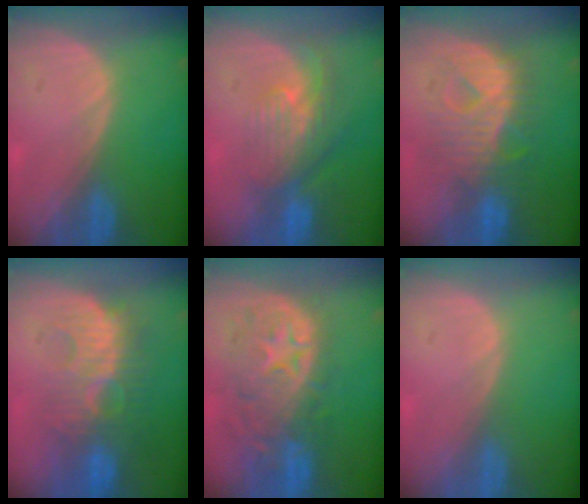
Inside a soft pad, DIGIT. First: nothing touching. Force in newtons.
{"total": 8.0, "press": 7.1, "slide": 3.7}
{"total": 9.1, "press": 9.1, "slide": 0.5}
{"total": 9.3, "press": 9.1, "slide": 1.9}
{"total": 11.0, "press": 9.7, "slide": 5.2}
{"total": 0.0}